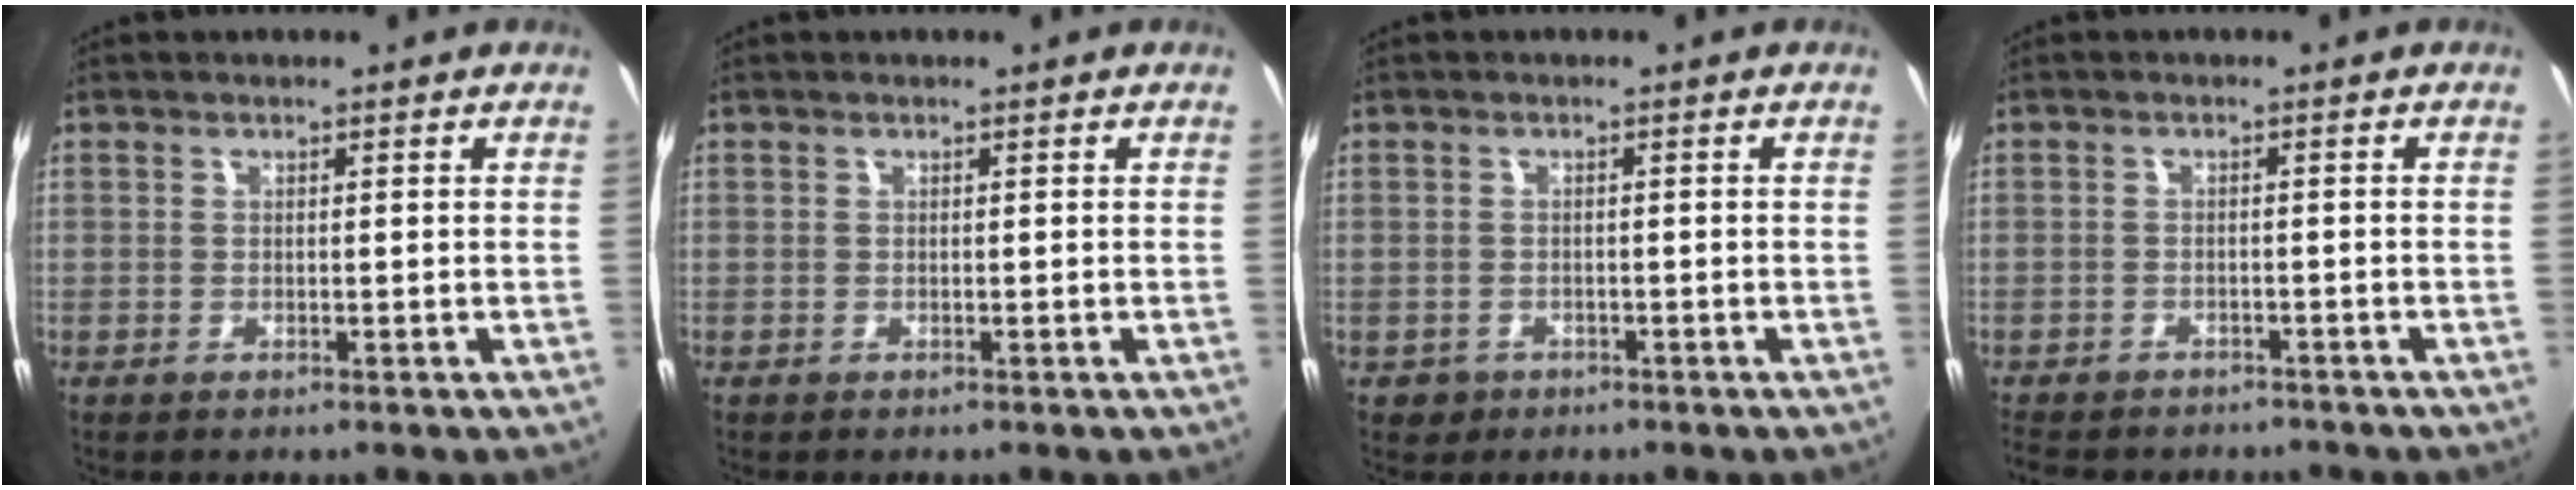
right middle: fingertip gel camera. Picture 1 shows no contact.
{"total": 0.0}
{"total": 2.6, "force": [-1.3, 2.2, 0.6], "torque": [-0.019, -0.003, -0.018]}
{"total": 8.7, "force": [-7.5, 3.3, 3.0], "torque": [-0.078, -0.022, -0.112]}